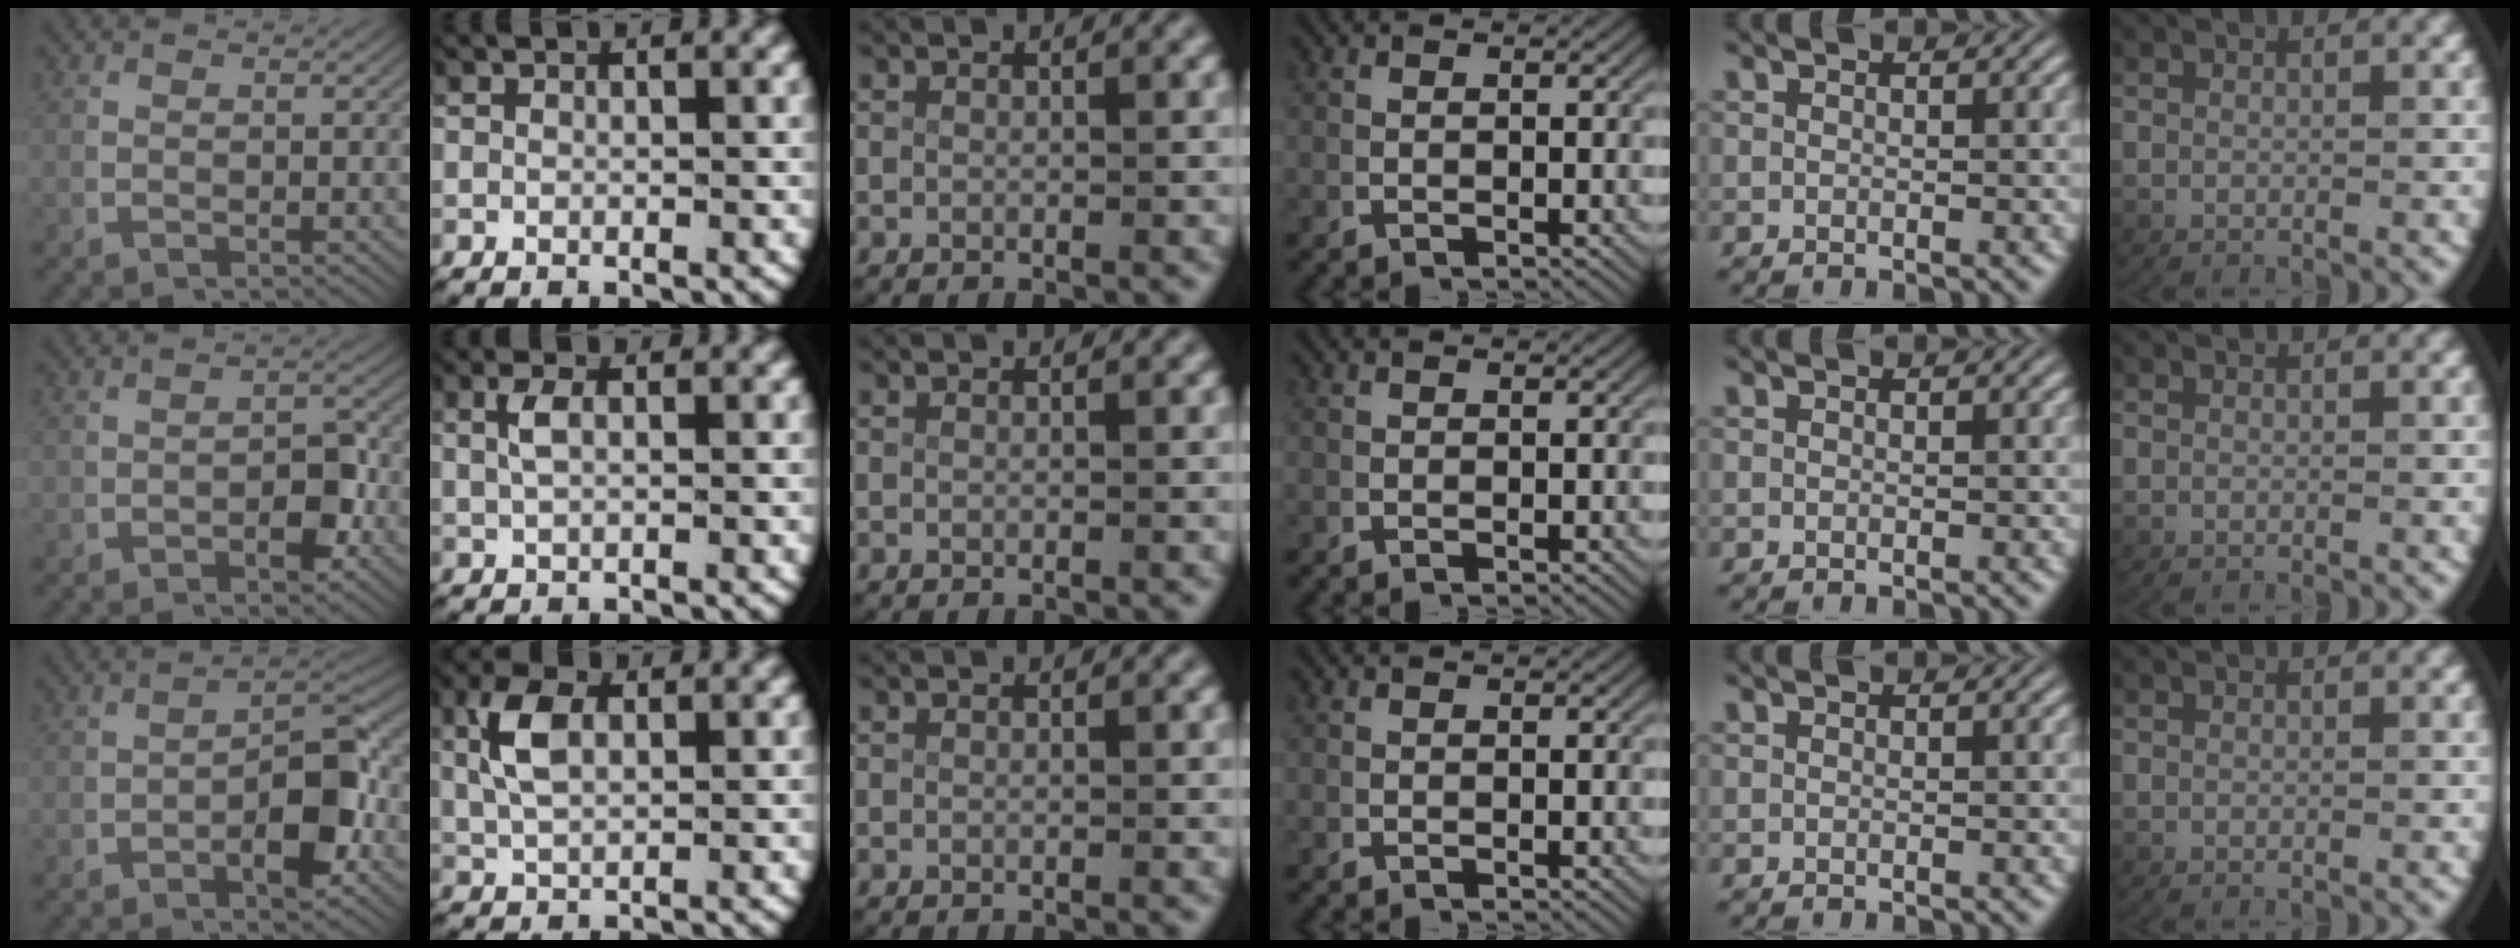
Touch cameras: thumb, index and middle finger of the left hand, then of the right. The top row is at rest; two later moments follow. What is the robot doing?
{"motion": "lift_and_place", "object": "key"}